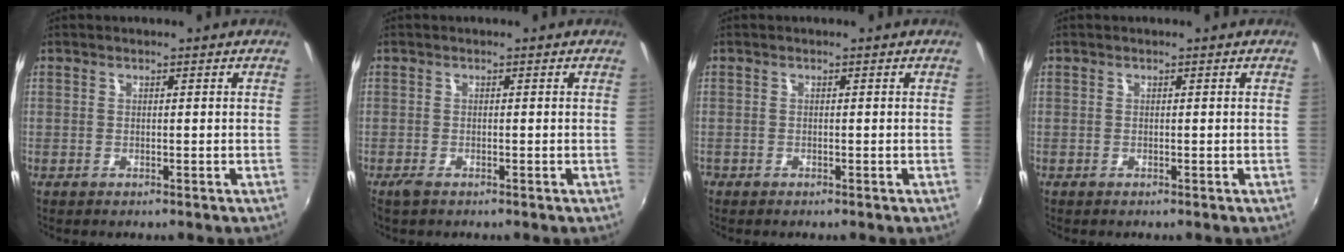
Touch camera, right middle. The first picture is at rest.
{"total": 1.7, "force": [-1.2, 0.6, 0.9], "torque": [-0.021, -0.006, -0.024]}
{"total": 0.8, "force": [-0.7, 0.4, 0.0], "torque": [-0.004, -0.003, -0.016]}
{"total": 0.0}